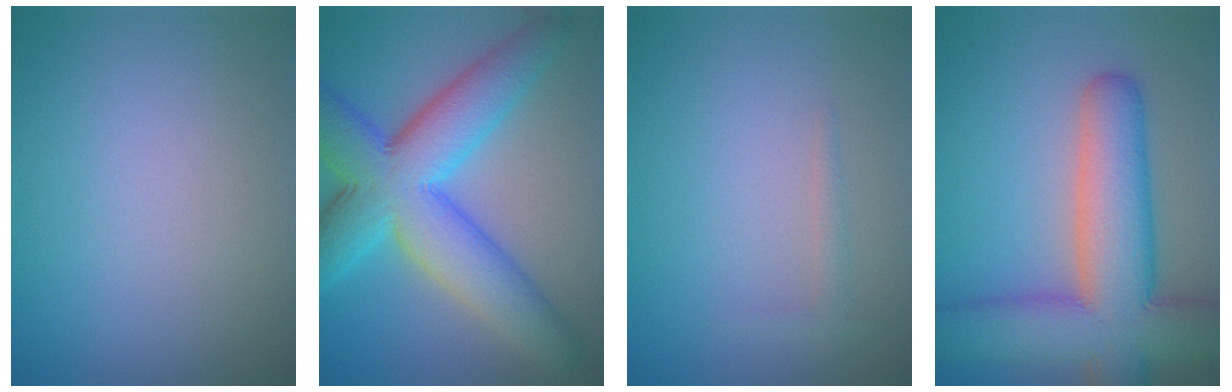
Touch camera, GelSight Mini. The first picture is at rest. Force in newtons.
{"total": 10.4, "press": 10.4, "slide": 0.1}
{"total": 0.8, "press": 0.8, "slide": 0.0}
{"total": 10.6, "press": 10.6, "slide": 0.6}